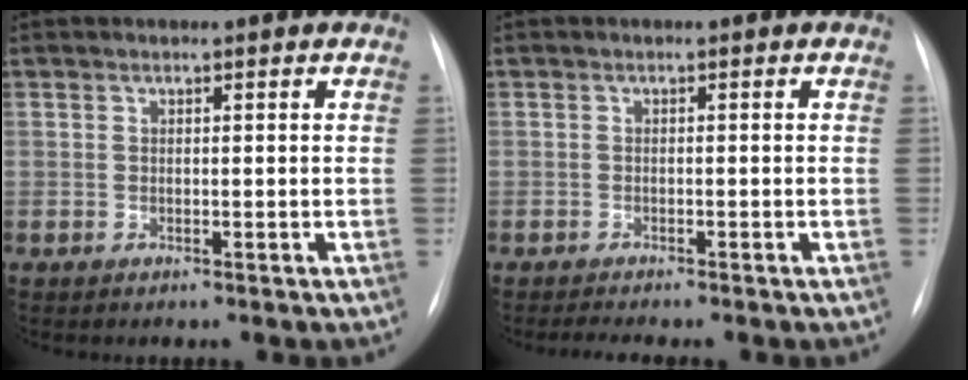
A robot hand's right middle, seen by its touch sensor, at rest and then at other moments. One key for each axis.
{"total": 2.2, "fx": -2.0, "fy": 0.2, "fz": 1.0, "tx": -0.018, "ty": -0.006, "tz": -0.028}